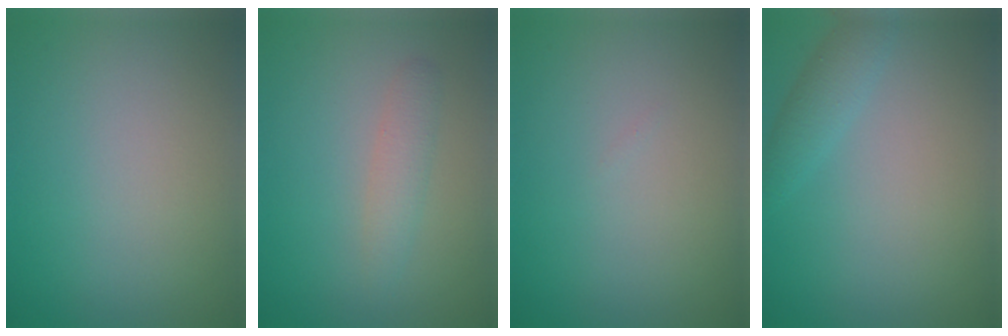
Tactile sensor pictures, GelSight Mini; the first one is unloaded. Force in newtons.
{"total": 1.8, "press": 1.8, "slide": 0.0}
{"total": 0.0}
{"total": 1.9, "press": 1.9, "slide": 0.1}